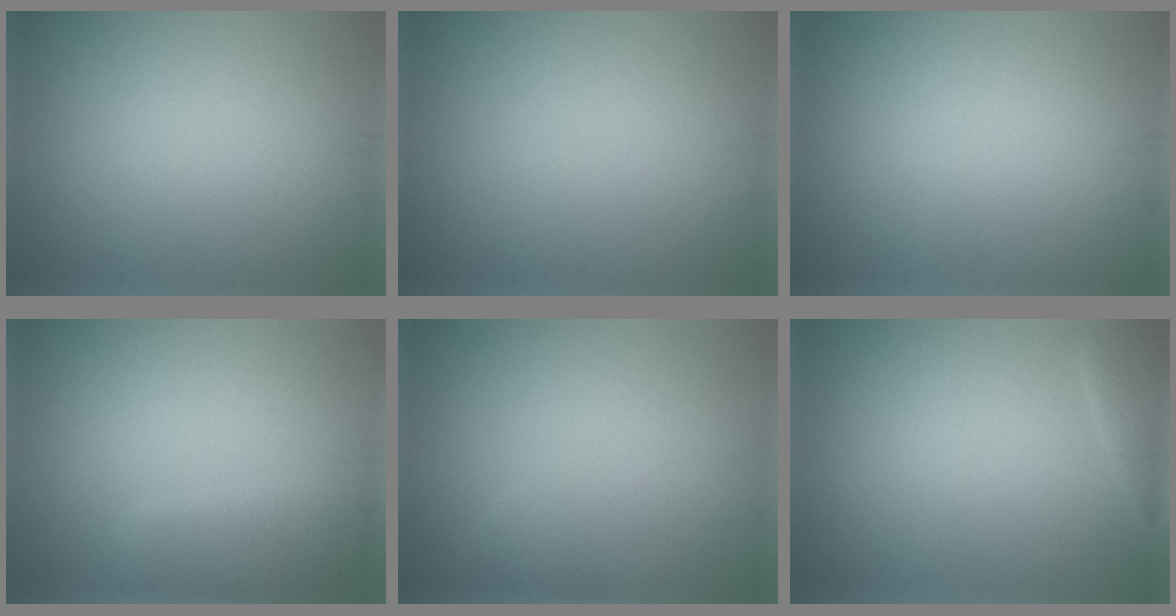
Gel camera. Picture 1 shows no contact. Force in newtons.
{"total": 0.0}
{"total": 0.0}
{"total": 3.0, "press": 3.0, "slide": 0.1}
{"total": 1.1, "press": 1.1, "slide": 0.0}
{"total": 2.2, "press": 2.2, "slide": 0.3}